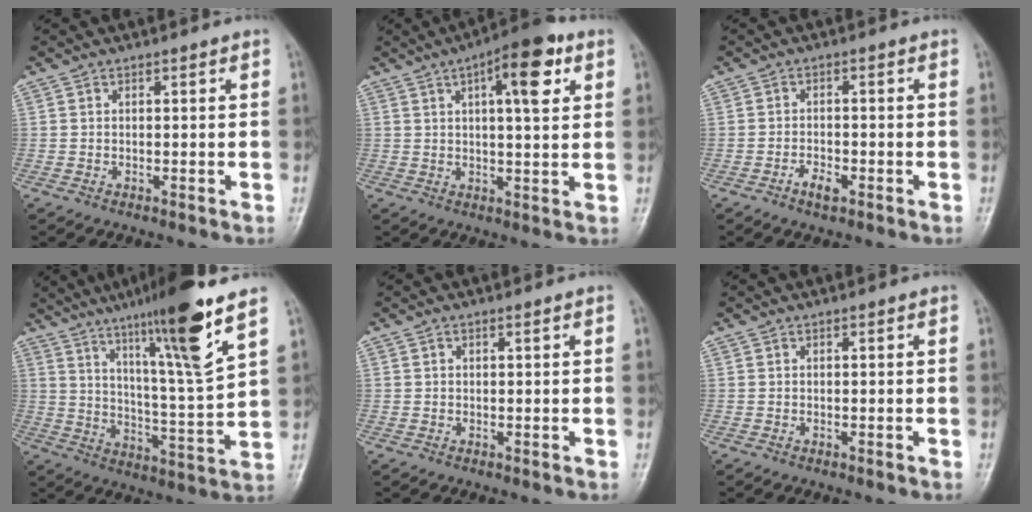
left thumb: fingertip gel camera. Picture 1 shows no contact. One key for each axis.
{"total": 11.1, "fx": 4.5, "fy": 3.6, "fz": 9.5, "tx": -0.122, "ty": 0.000, "tz": 0.061}
{"total": 2.7, "fx": -1.6, "fy": 1.3, "fz": 1.8, "tx": -0.031, "ty": 0.009, "tz": -0.030}
{"total": 17.4, "fx": 10.7, "fy": 0.5, "fz": 13.7, "tx": -0.216, "ty": -0.055, "tz": 0.174}
{"total": 0.8, "fx": 0.4, "fy": 0.5, "fz": 0.5, "tx": -0.004, "ty": 0.001, "tz": 0.006}
{"total": 0.0}